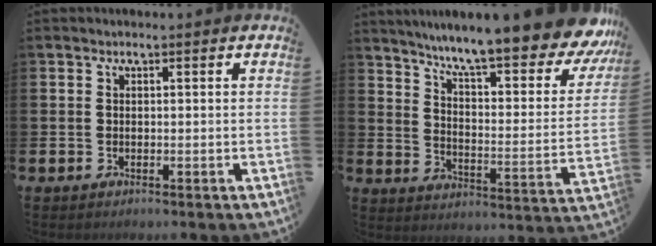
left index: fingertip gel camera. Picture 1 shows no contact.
{"total": 11.3, "force": [9.6, 1.2, 5.9], "torque": [-0.119, -0.076, 0.154]}